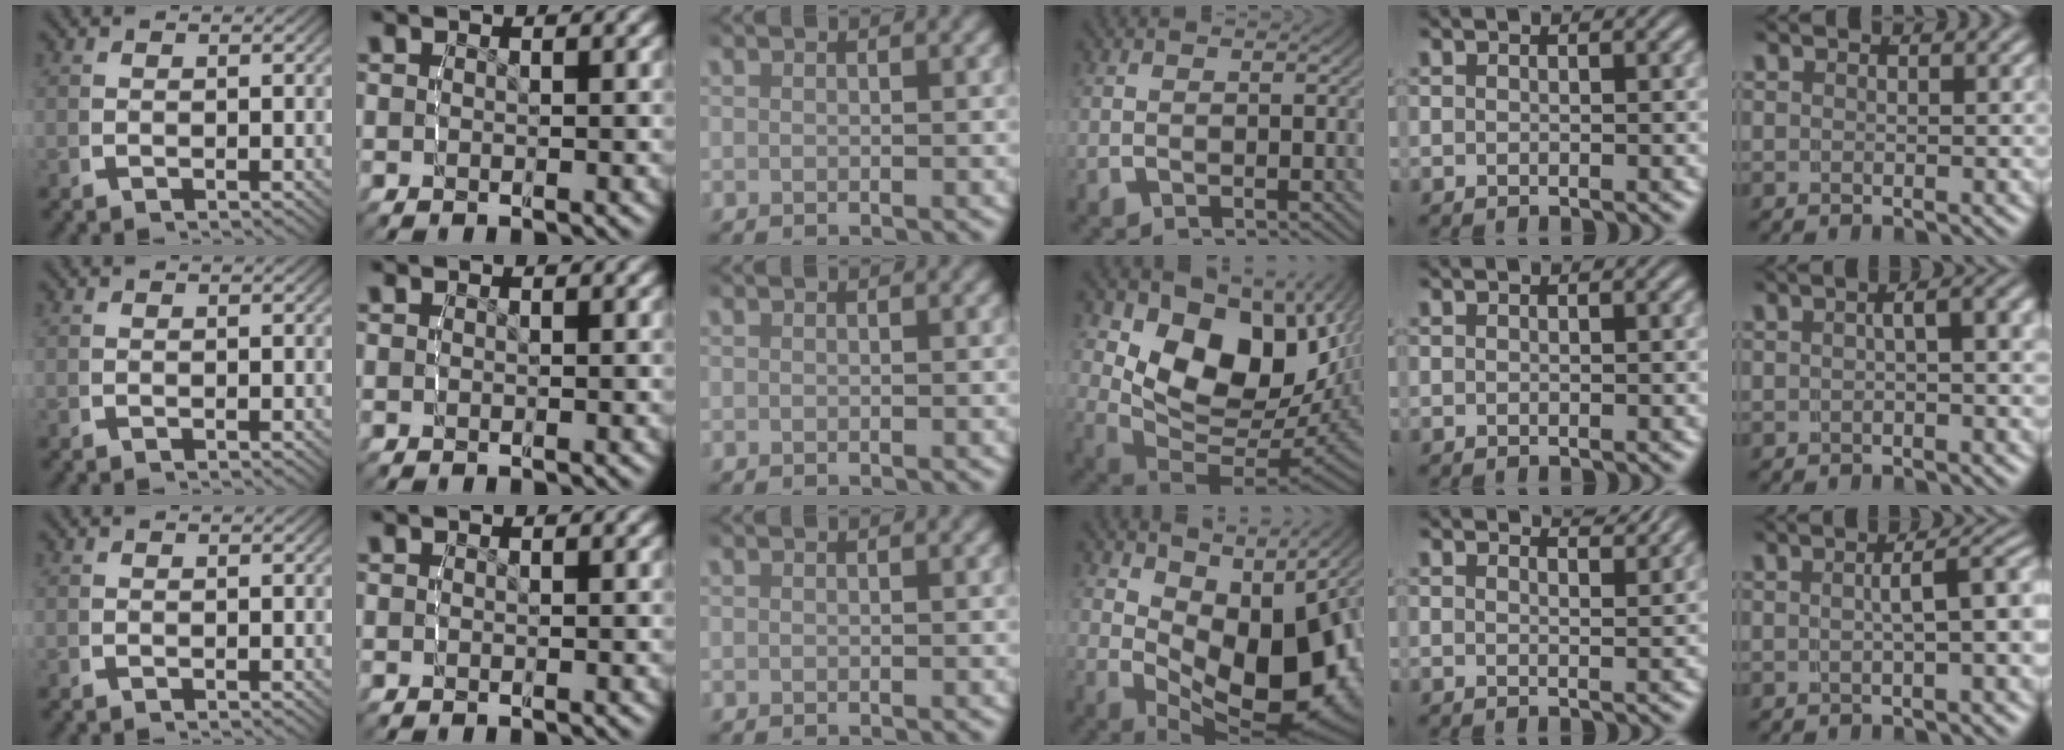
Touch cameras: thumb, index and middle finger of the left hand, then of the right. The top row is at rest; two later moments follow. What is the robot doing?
{"motion": "lift_and_place", "object": "lipstick"}